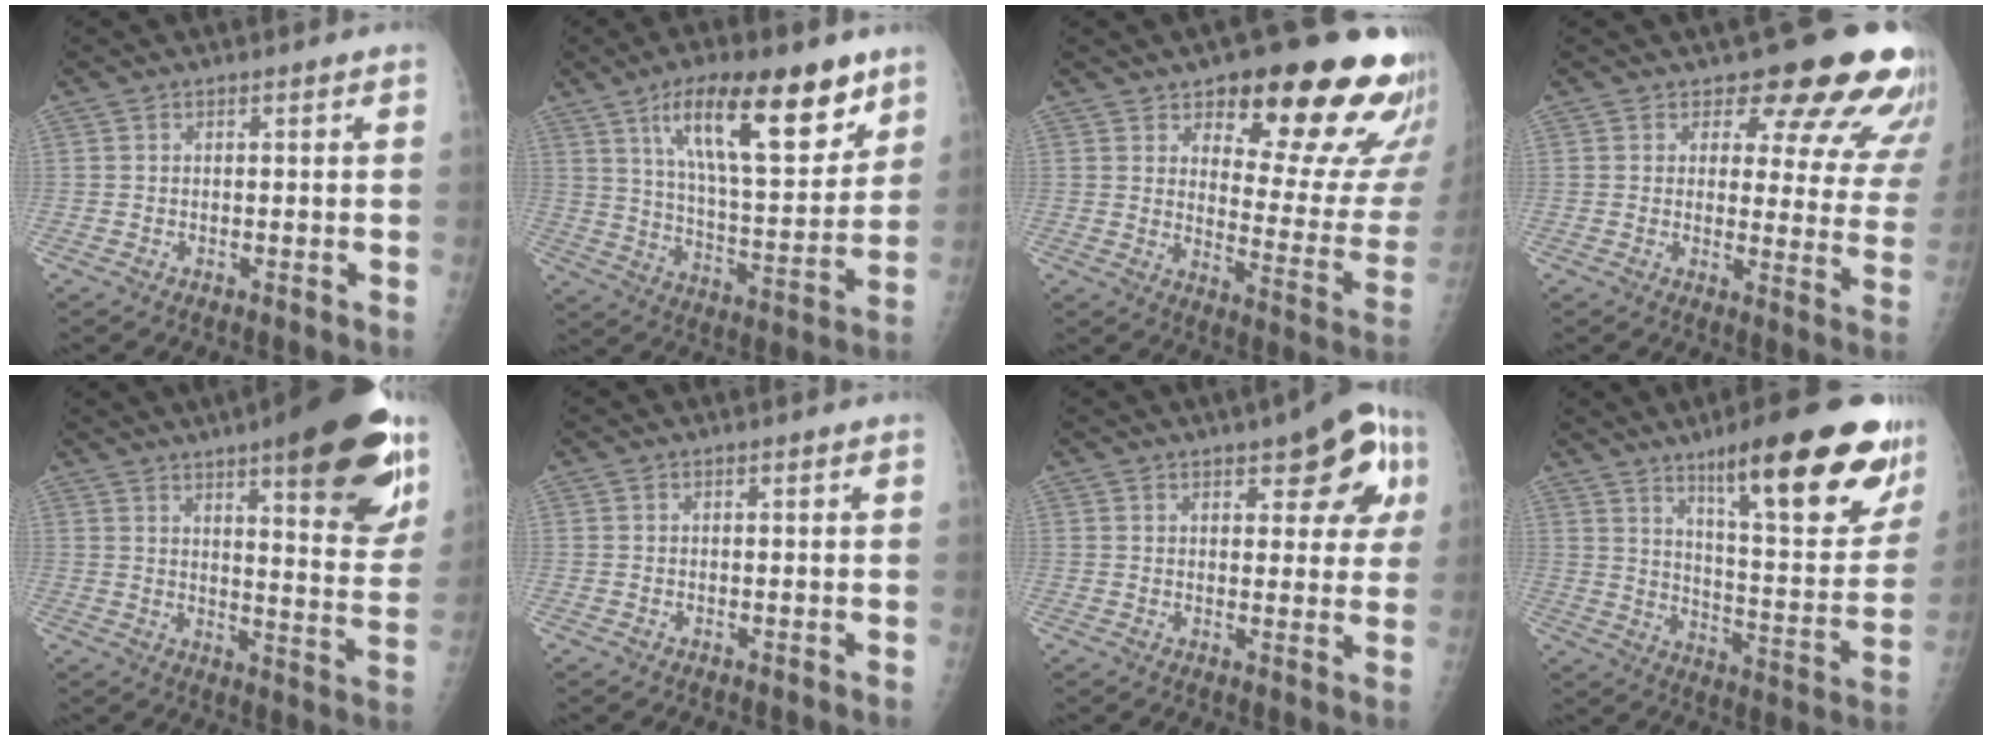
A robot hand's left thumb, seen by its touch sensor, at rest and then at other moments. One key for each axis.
{"total": 21.5, "fx": 12.2, "fy": 7.3, "fz": 16.1, "tx": -0.221, "ty": -0.051, "tz": 0.207}
{"total": 22.7, "fx": 14.6, "fy": 7.7, "fz": 15.5, "tx": -0.150, "ty": -0.088, "tz": 0.189}
{"total": 16.9, "fx": 13.7, "fy": 6.3, "fz": 7.6, "tx": -0.037, "ty": -0.096, "tz": 0.142}
{"total": 23.7, "fx": 13.6, "fy": 6.0, "fz": 18.4, "tx": -0.215, "ty": -0.056, "tz": 0.184}
{"total": 0.0}
{"total": 12.4, "fx": 5.3, "fy": 5.0, "fz": 10.0, "tx": -0.080, "ty": -0.007, "tz": 0.059}
{"total": 25.0, "fx": 15.1, "fy": 5.6, "fz": 19.1, "tx": -0.231, "ty": -0.065, "tz": 0.228}